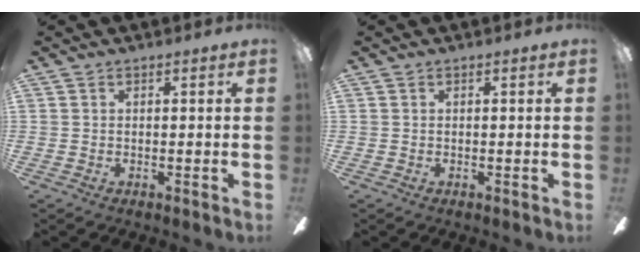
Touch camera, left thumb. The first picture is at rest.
{"total": 0.0}